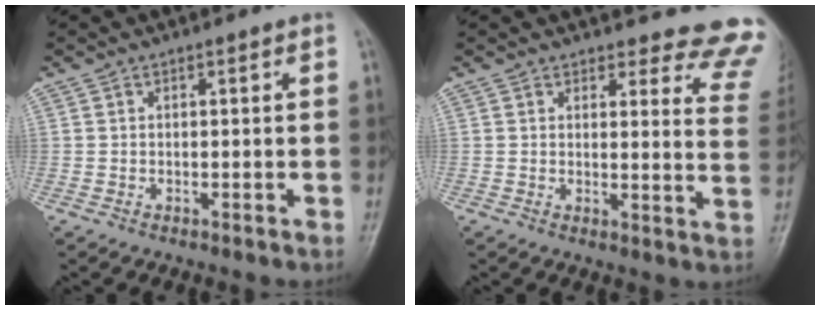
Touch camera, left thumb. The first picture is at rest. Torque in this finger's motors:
{"motor_torque": [0.34, 0.34, 0.09, -0.25, 0.01]}